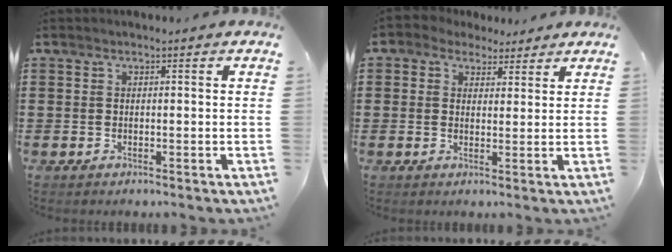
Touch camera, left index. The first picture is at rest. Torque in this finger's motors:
{"motor_torque": [2.14, 0.00, 0.53, 0.05]}